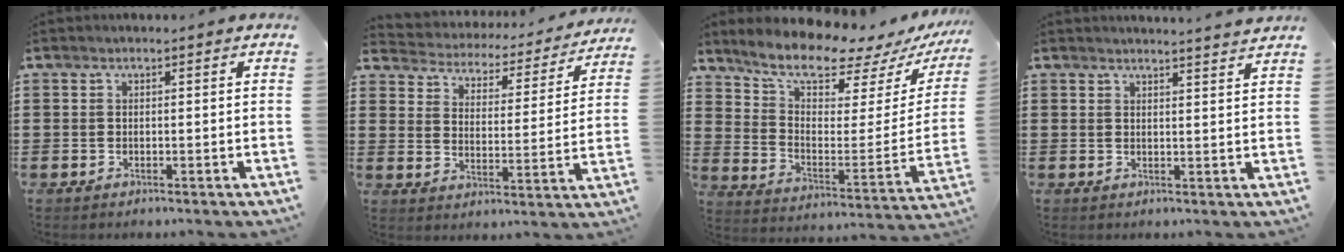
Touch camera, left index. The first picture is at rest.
{"total": 2.7, "force": [2.7, 0.4, -0.1], "torque": [-0.021, -0.029, 0.035]}
{"total": 9.0, "force": [8.1, 2.0, 3.4], "torque": [-0.088, -0.066, 0.135]}
{"total": 2.5, "force": [2.4, -0.5, 0.3], "torque": [-0.005, -0.015, 0.044]}